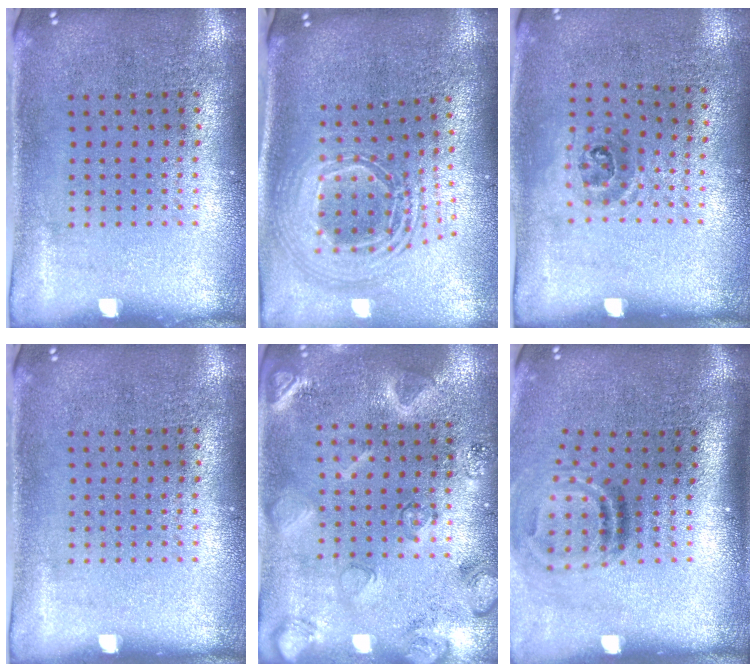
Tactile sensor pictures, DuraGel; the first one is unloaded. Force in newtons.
{"total": 2.5, "press": 1.8, "slide": 1.6}
{"total": 1.0, "press": 0.7, "slide": 0.7}
{"total": 0.0}
{"total": 2.3, "press": 2.3, "slide": 0.1}
{"total": 2.0, "press": 1.1, "slide": 1.6}